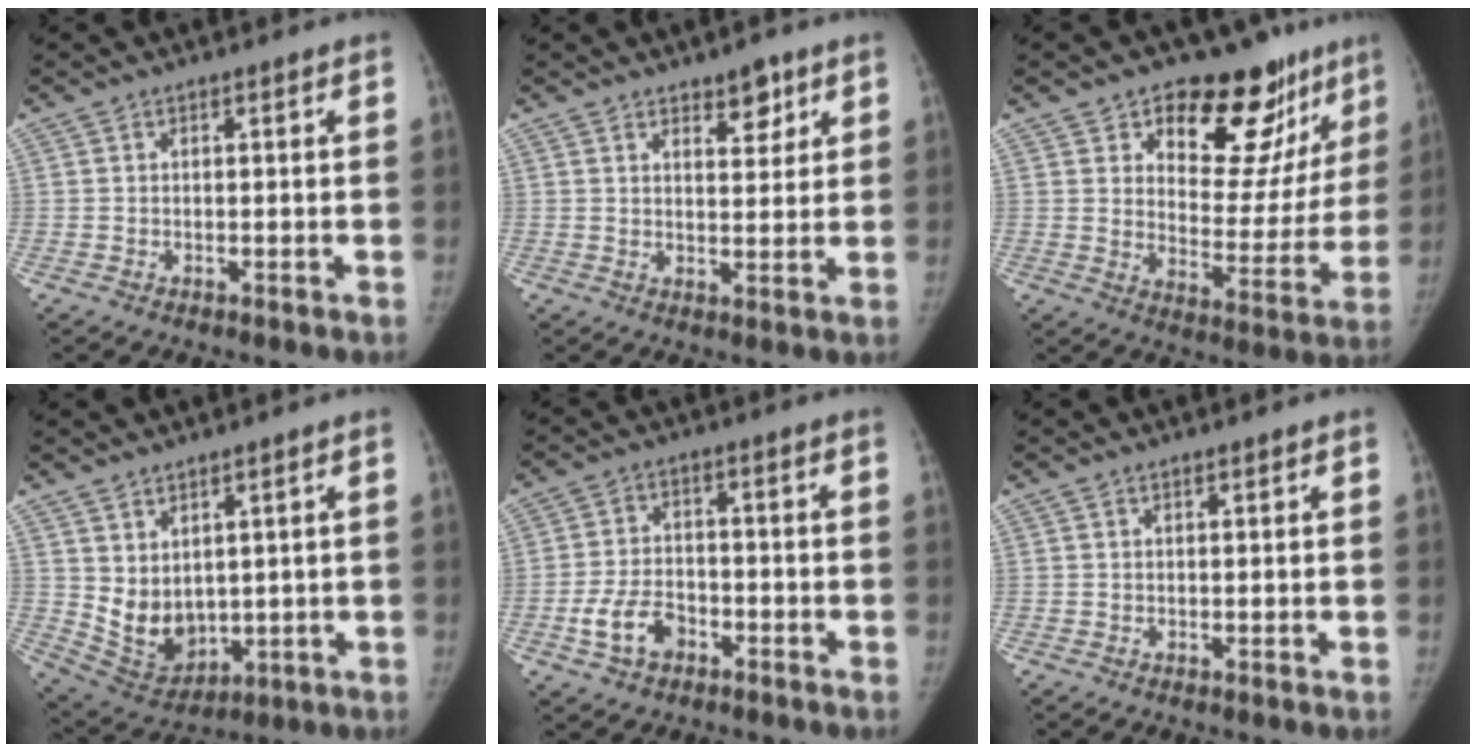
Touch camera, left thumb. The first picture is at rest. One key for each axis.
{"total": 4.8, "fx": 3.1, "fy": 2.3, "fz": 2.9, "tx": -0.018, "ty": -0.020, "tz": 0.045}
{"total": 20.3, "fx": 13.1, "fy": 10.5, "fz": 11.4, "tx": -0.081, "ty": -0.077, "tz": 0.181}
{"total": 9.0, "fx": 2.3, "fy": 6.0, "fz": 6.3, "tx": -0.084, "ty": -0.026, "tz": 0.071}
{"total": 7.1, "fx": -3.2, "fy": 4.7, "fz": 4.2, "tx": -0.078, "ty": 0.022, "tz": -0.057}
{"total": 0.6, "fx": 0.5, "fy": 0.1, "fz": 0.4, "tx": -0.007, "ty": -0.002, "tz": 0.008}